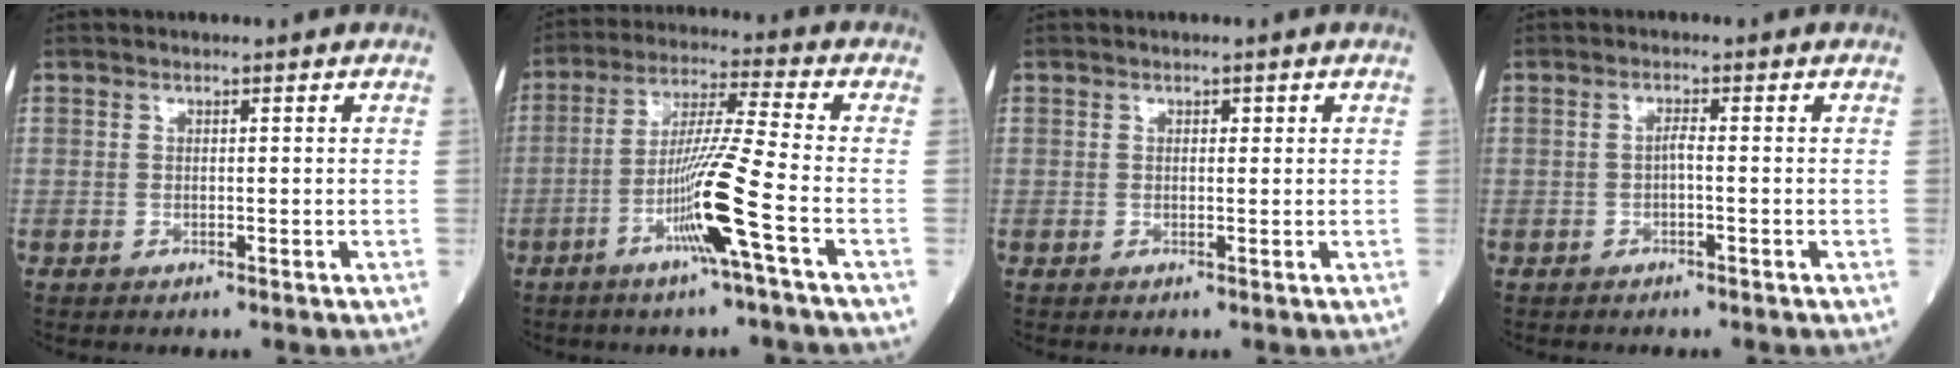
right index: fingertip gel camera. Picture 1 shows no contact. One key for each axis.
{"total": 10.8, "fx": -4.4, "fy": -1.8, "fz": 9.7, "tx": -0.189, "ty": -0.005, "tz": -0.083}
{"total": 0.7, "fx": 0.3, "fy": 0.5, "fz": 0.4, "tx": -0.004, "ty": 0.003, "tz": 0.003}
{"total": 1.1, "fx": -0.4, "fy": 0.1, "fz": 1.0, "tx": -0.018, "ty": 0.004, "tz": -0.009}